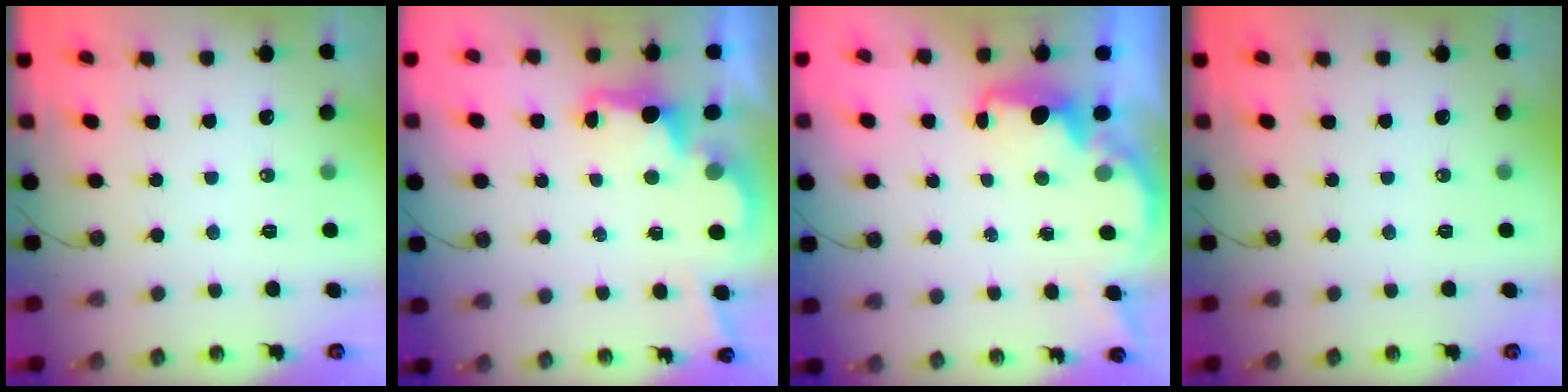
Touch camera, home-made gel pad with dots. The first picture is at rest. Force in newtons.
{"total": 2.5, "press": 2.4, "slide": 0.8}
{"total": 2.2, "press": 2.1, "slide": 0.8}
{"total": 0.0}